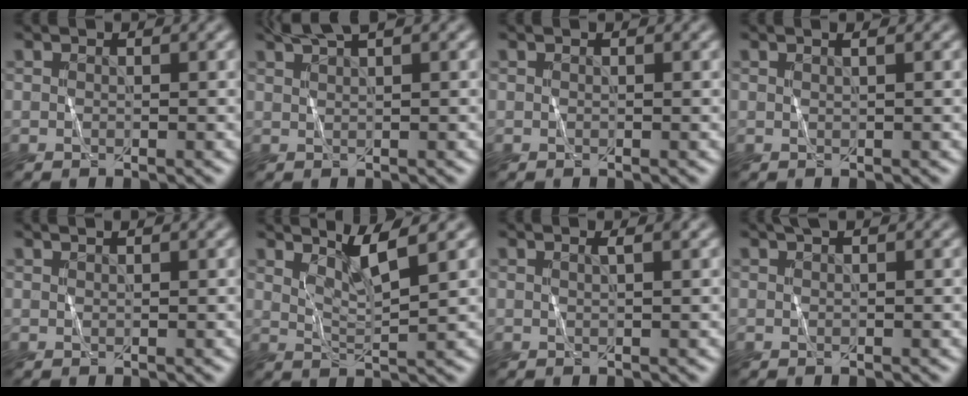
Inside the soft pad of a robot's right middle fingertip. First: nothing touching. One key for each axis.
{"total": 3.1, "fx": 2.5, "fy": 0.4, "fz": 1.8, "tx": -0.017, "ty": 0.009, "tz": 0.038}
{"total": 0.0}
{"total": 1.2, "fx": 0.8, "fy": 0.5, "fz": 0.8, "tx": 0.000, "ty": 0.005, "tz": 0.000}
{"total": 1.2, "fx": 1.0, "fy": 0.4, "fz": 0.5, "tx": 0.005, "ty": 0.003, "tz": 0.003}
{"total": 3.3, "fx": 2.2, "fy": 0.3, "fz": 2.5, "tx": -0.044, "ty": -0.002, "tz": 0.044}
{"total": 1.0, "fx": 0.6, "fy": 0.3, "fz": 0.8, "tx": -0.003, "ty": 0.004, "tz": 0.003}
{"total": 1.1, "fx": 0.7, "fy": 0.3, "fz": 0.8, "tx": -0.010, "ty": 0.003, "tz": 0.009}